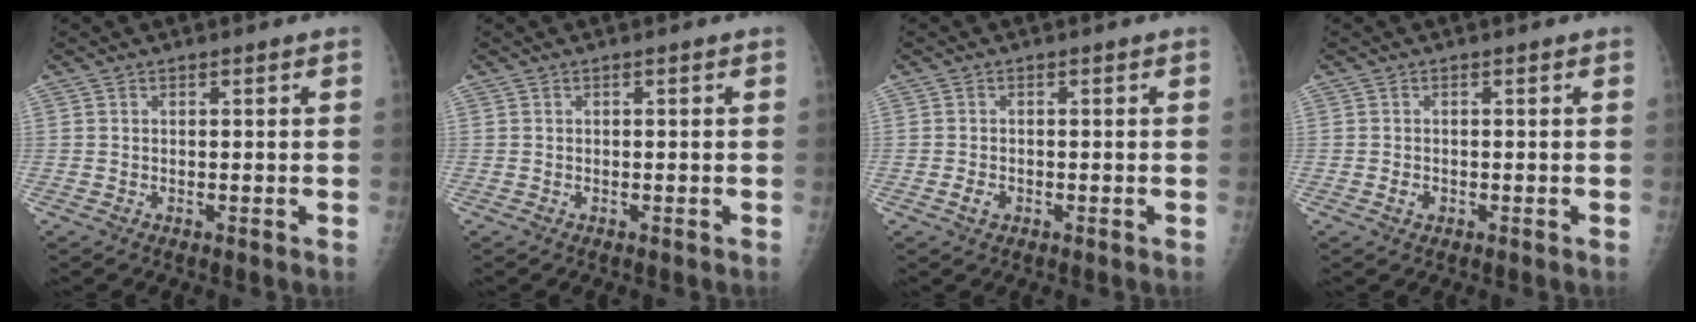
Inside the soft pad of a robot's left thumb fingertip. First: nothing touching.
{"total": 0.0}
{"total": 1.7, "force": [-0.6, 1.2, 1.0], "torque": [-0.015, 0.001, -0.009]}
{"total": 1.2, "force": [-0.3, 0.9, 0.7], "torque": [-0.009, 0.001, -0.004]}